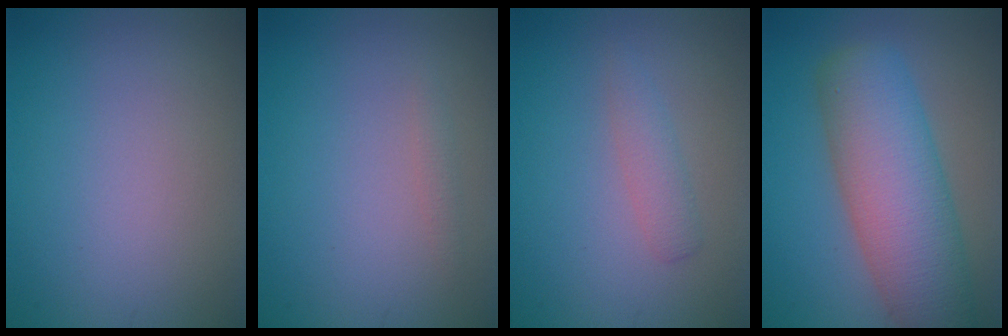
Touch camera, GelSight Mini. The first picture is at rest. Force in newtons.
{"total": 0.7, "press": 0.7, "slide": 0.0}
{"total": 1.7, "press": 1.7, "slide": 0.1}
{"total": 9.3, "press": 9.3, "slide": 0.5}